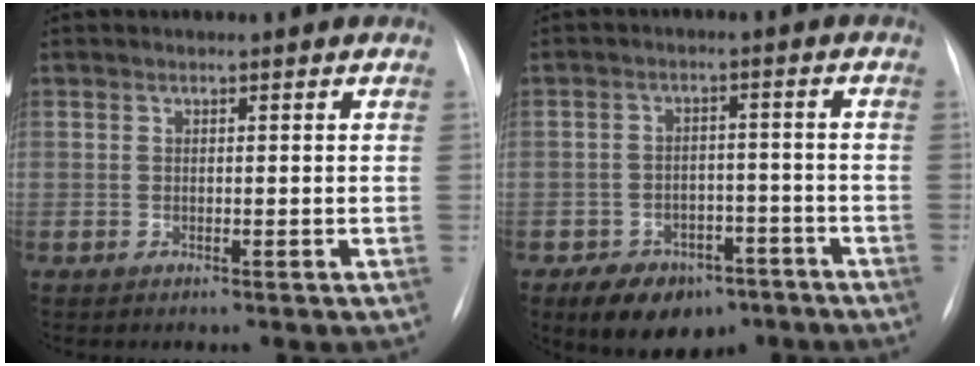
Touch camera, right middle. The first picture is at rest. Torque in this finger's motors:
{"motor_torque": [1.01, -0.98, 0.12, 0.05]}